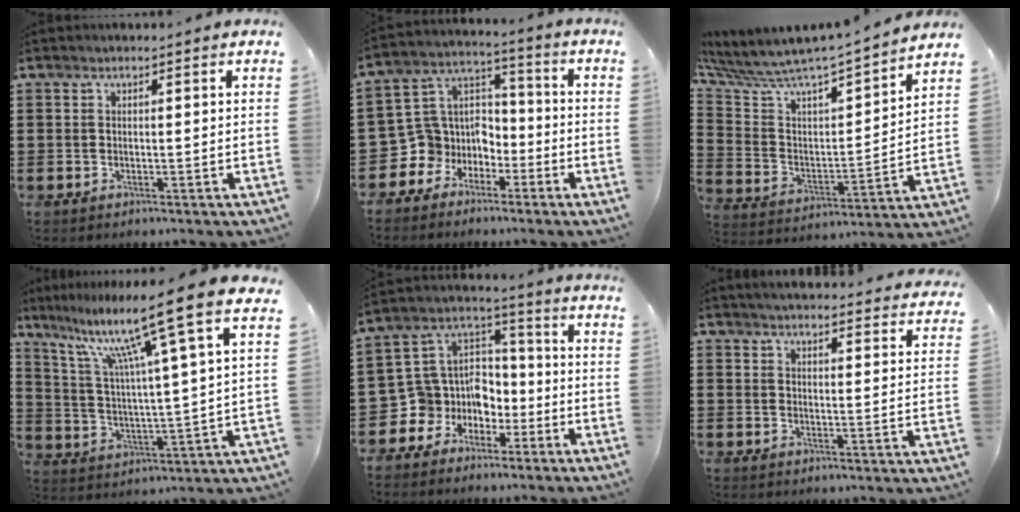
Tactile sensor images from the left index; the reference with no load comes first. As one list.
[{"total": 7.5, "force": [-3.1, 6.7, 0.9], "torque": [-0.056, 0.000, -0.061]}, {"total": 5.3, "force": [5.0, 0.5, 1.6], "torque": [-0.063, -0.059, 0.076]}, {"total": 13.2, "force": [9.5, 0.0, 9.2], "torque": [-0.194, -0.052, 0.146]}, {"total": 8.4, "force": [-2.6, 7.8, 1.6], "torque": [-0.078, -0.008, -0.047]}, {"total": 3.9, "force": [3.8, -0.3, 0.8], "torque": [-0.030, -0.023, 0.066]}]